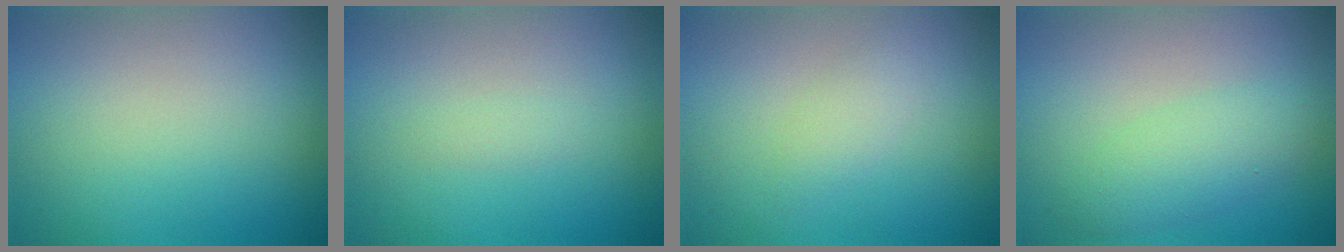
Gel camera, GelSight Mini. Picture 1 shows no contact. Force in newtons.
{"total": 0.6, "press": 0.6, "slide": 0.0}
{"total": 1.4, "press": 1.4, "slide": 0.1}
{"total": 3.0, "press": 3.0, "slide": 0.0}